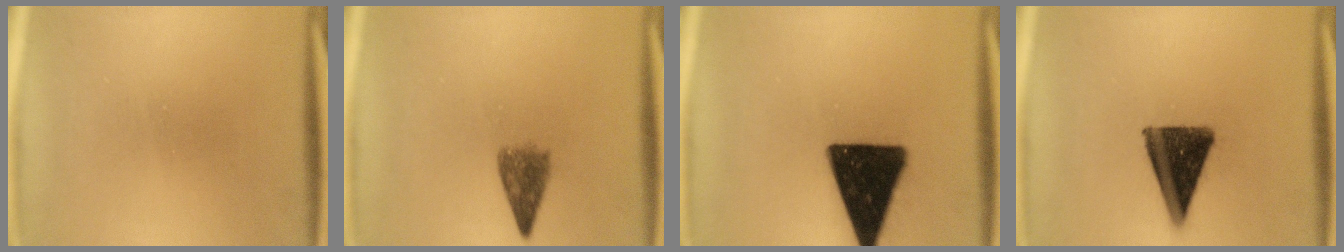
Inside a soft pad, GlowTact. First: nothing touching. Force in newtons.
{"total": 4.1}
{"total": 19.3}
{"total": 12.2}